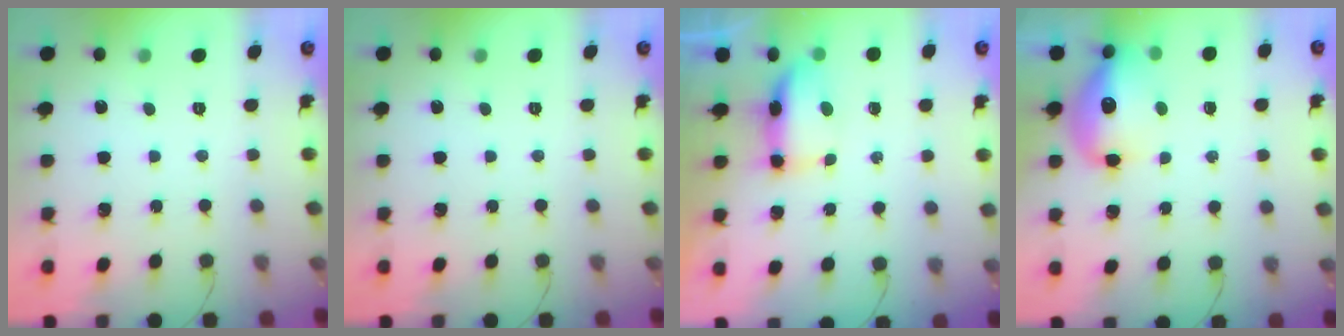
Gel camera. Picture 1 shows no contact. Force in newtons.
{"total": 0.0}
{"total": 6.6, "press": 6.6, "slide": 0.4}
{"total": 12.9, "press": 12.6, "slide": 2.6}